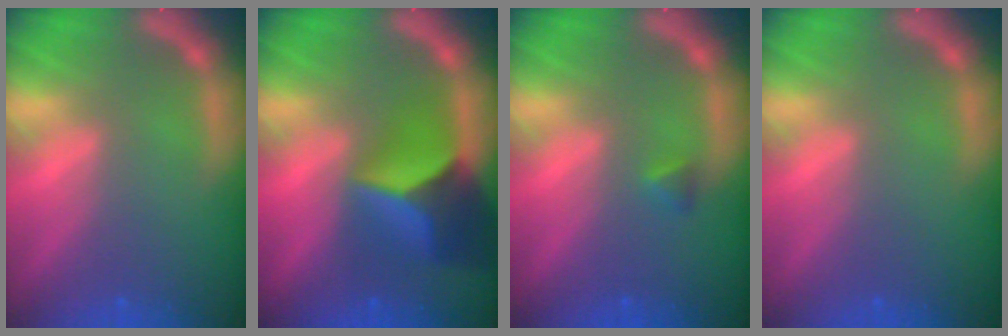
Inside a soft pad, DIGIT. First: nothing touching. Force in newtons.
{"total": 7.9}
{"total": 0.9}
{"total": 0.0}